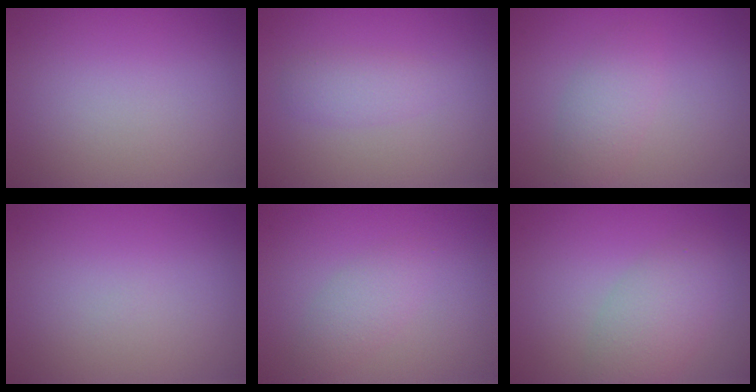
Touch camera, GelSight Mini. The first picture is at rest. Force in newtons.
{"total": 1.7, "press": 1.7, "slide": 0.1}
{"total": 2.3, "press": 2.3, "slide": 0.2}
{"total": 0.0}
{"total": 1.9, "press": 1.9, "slide": 0.2}
{"total": 3.8, "press": 3.8, "slide": 0.2}